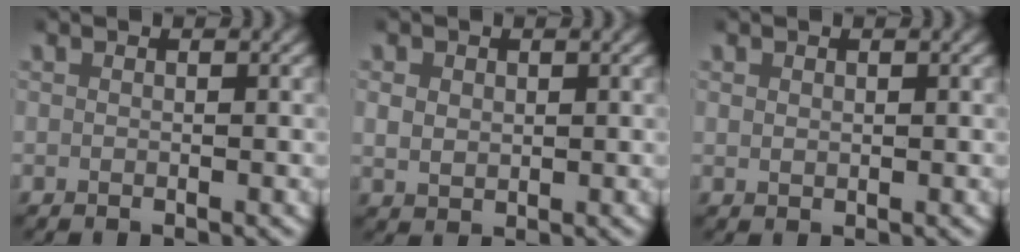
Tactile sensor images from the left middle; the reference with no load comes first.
{"total": 2.2, "force": [0.5, 1.9, 1.0], "torque": [-0.019, -0.001, 0.017]}
{"total": 0.7, "force": [0.3, 0.5, 0.3], "torque": [-0.004, 0.000, 0.010]}